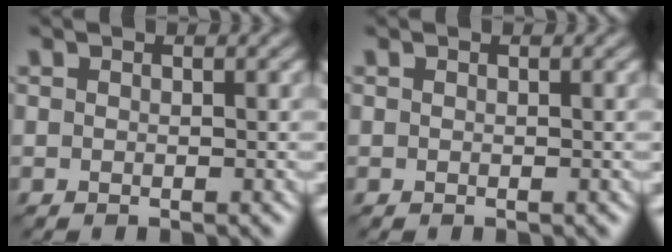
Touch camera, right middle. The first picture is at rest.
{"total": 0.0}